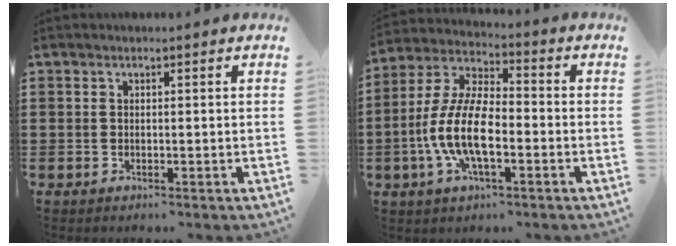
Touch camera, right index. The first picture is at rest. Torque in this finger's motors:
{"motor_torque": [2.14, 0.00, 1.06, 0.21]}